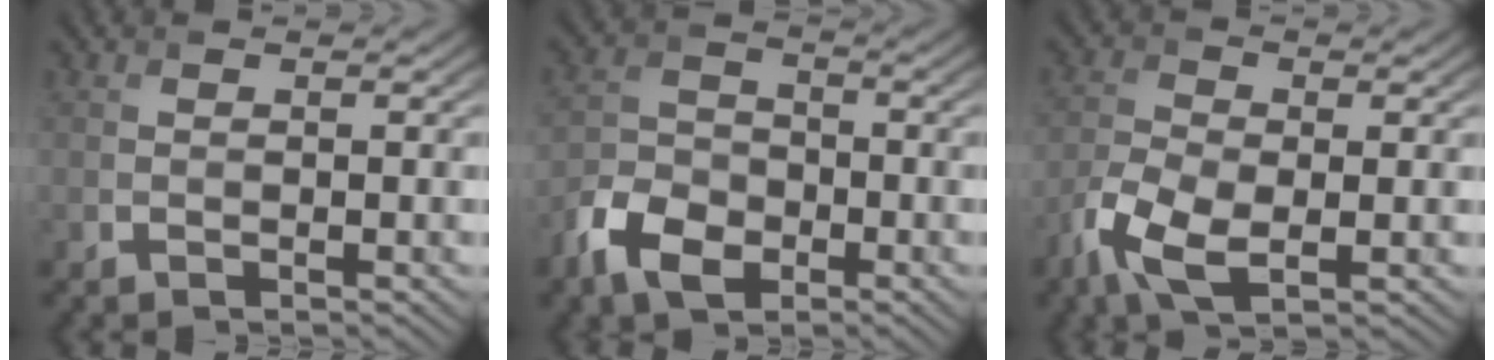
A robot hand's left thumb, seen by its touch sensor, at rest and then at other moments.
{"total": 7.2, "force": [-4.1, 4.4, 3.9], "torque": [-0.088, -0.005, -0.091]}
{"total": 6.5, "force": [-2.9, 3.2, 4.9], "torque": [-0.117, -0.009, -0.067]}